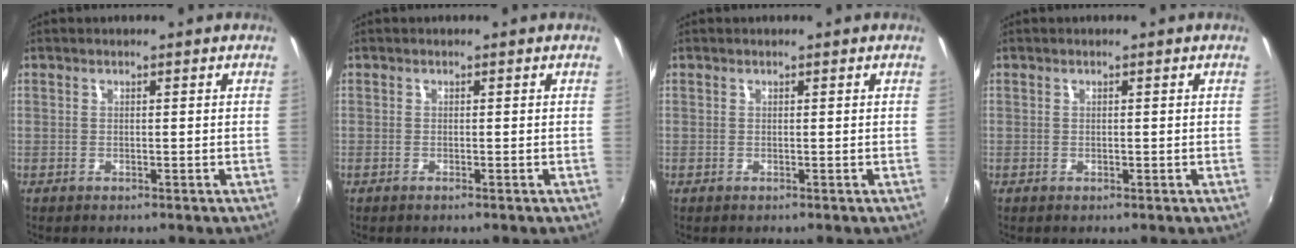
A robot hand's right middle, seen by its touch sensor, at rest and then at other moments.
{"total": 0.6, "force": [-0.5, 0.0, 0.3], "torque": [-0.006, -0.002, -0.010]}
{"total": 0.0}
{"total": 0.0}